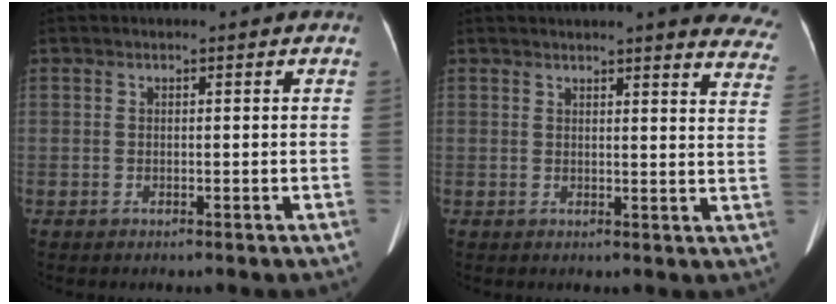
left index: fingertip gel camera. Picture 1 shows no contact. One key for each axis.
{"total": 17.2, "fx": 15.8, "fy": 2.0, "fz": 6.5, "tx": -0.061, "ty": -0.050, "tz": 0.157}